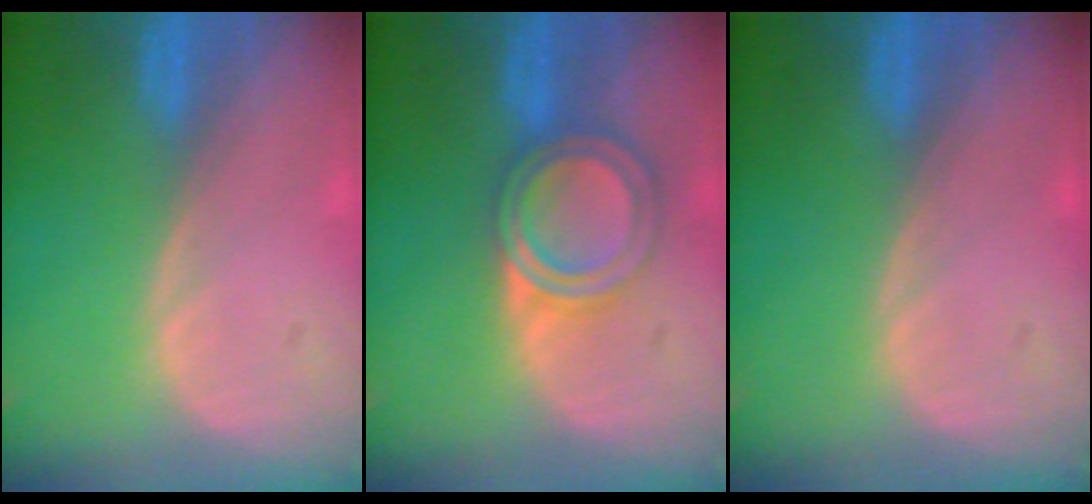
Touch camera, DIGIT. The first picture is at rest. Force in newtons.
{"total": 6.5, "press": 5.8, "slide": 2.9}
{"total": 0.0}